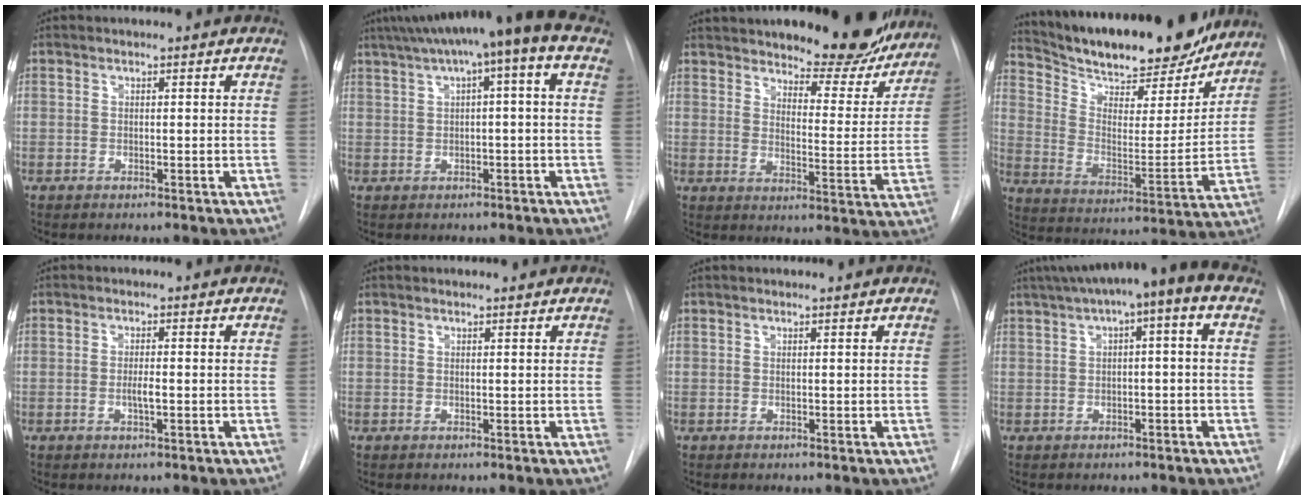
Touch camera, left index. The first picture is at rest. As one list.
[{"total": 11.5, "force": [5.7, 1.1, 9.9], "torque": [-0.156, 0.054, 0.079]}, {"total": 17.4, "force": [15.7, 4.0, 6.5], "torque": [-0.068, -0.034, 0.203]}, {"total": 25.0, "force": [21.9, 6.0, 10.4], "torque": [-0.177, -0.017, 0.320]}, {"total": 1.5, "force": [-0.3, 0.1, 1.5], "torque": [-0.030, -0.002, -0.005]}, {"total": 2.9, "force": [2.7, 0.5, 0.9], "torque": [-0.012, 0.023, 0.035]}, {"total": 2.1, "force": [2.0, 0.2, 0.6], "torque": [-0.008, 0.019, 0.026]}, {"total": 9.6, "force": [4.3, 1.5, 8.5], "torque": [-0.133, 0.049, 0.057]}]